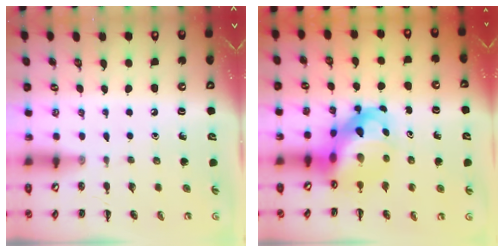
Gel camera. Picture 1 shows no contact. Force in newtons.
{"total": 9.5, "press": 9.2, "slide": 2.6}